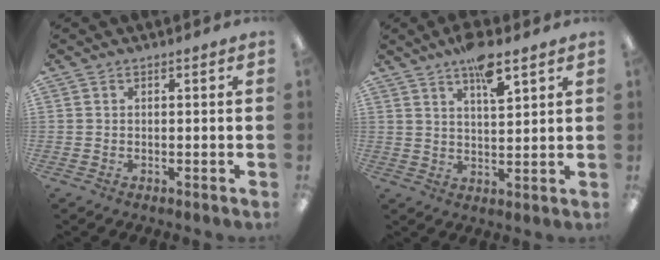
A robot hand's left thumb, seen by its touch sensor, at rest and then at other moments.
{"total": 8.0, "force": [5.6, 2.2, 5.3], "torque": [-0.078, -0.034, 0.091]}